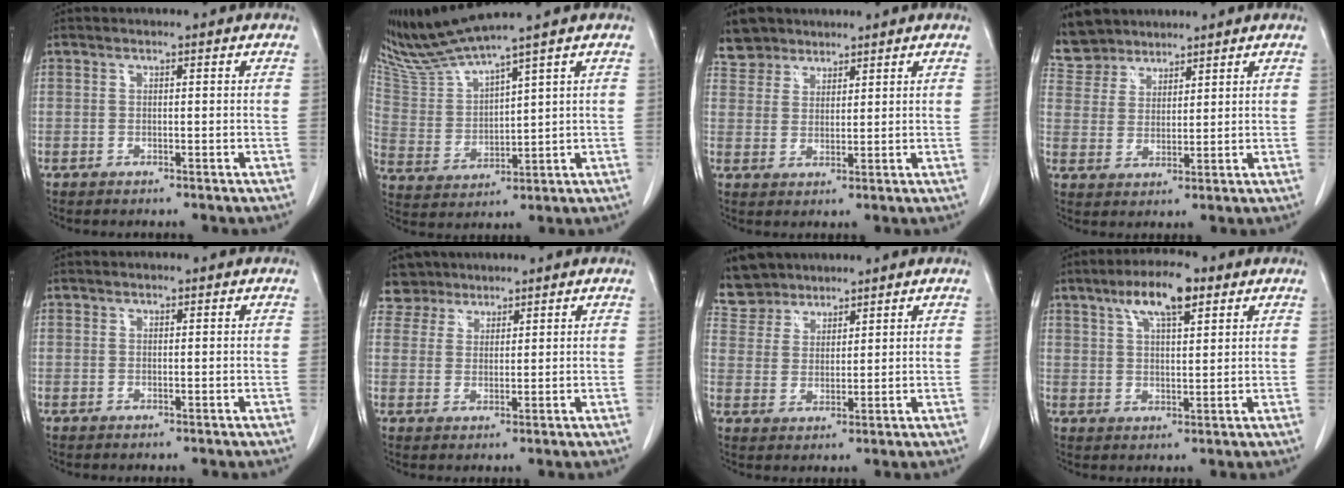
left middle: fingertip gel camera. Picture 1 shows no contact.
{"total": 7.7, "force": [7.2, -2.0, 2.0], "torque": [-0.062, -0.008, 0.159]}
{"total": 5.1, "force": [4.2, 2.9, 0.2], "torque": [-0.006, 0.012, 0.079]}
{"total": 6.3, "force": [5.6, 2.9, 0.1], "torque": [-0.010, 0.014, 0.116]}
{"total": 0.0}
{"total": 4.1, "force": [3.3, 2.2, -0.7], "torque": [0.016, 0.006, 0.062]}
{"total": 6.2, "force": [5.5, 2.8, 0.0], "torque": [-0.007, 0.013, 0.113]}
{"total": 8.0, "force": [4.6, 2.0, 6.2], "torque": [-0.117, 0.013, 0.080]}